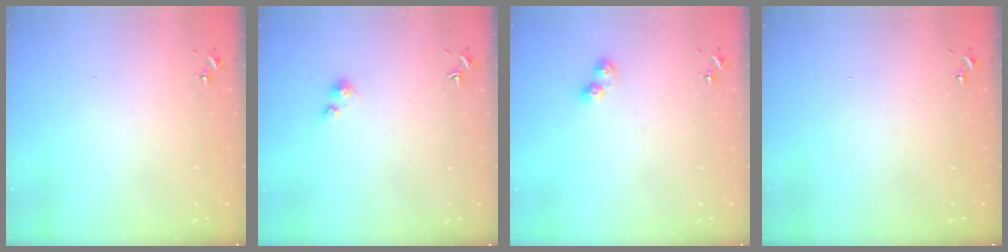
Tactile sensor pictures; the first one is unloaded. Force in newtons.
{"total": 2.8, "press": 2.8, "slide": 0.3}
{"total": 4.8, "press": 4.7, "slide": 0.5}
{"total": 0.0}